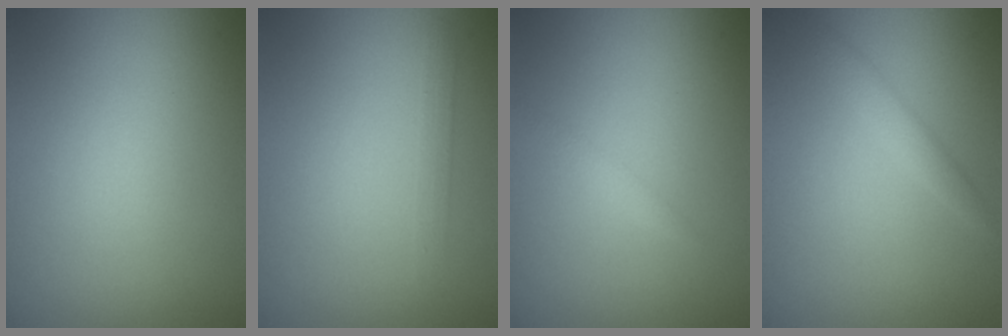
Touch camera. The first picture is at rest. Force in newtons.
{"total": 1.1, "press": 1.1, "slide": 0.1}
{"total": 0.8, "press": 0.8, "slide": 0.0}
{"total": 1.6, "press": 1.6, "slide": 0.1}